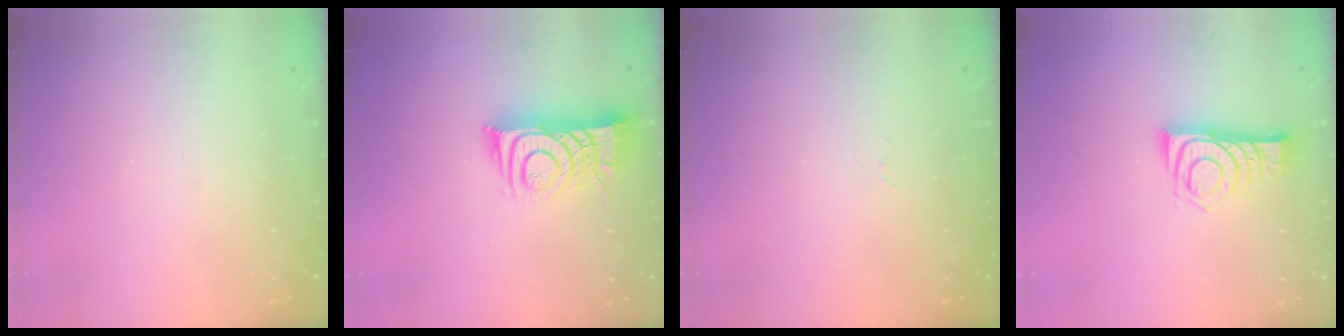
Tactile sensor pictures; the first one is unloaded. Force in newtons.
{"total": 10.6, "press": 10.5, "slide": 1.1}
{"total": 2.6, "press": 2.6, "slide": 0.4}
{"total": 9.0, "press": 9.0, "slide": 0.2}